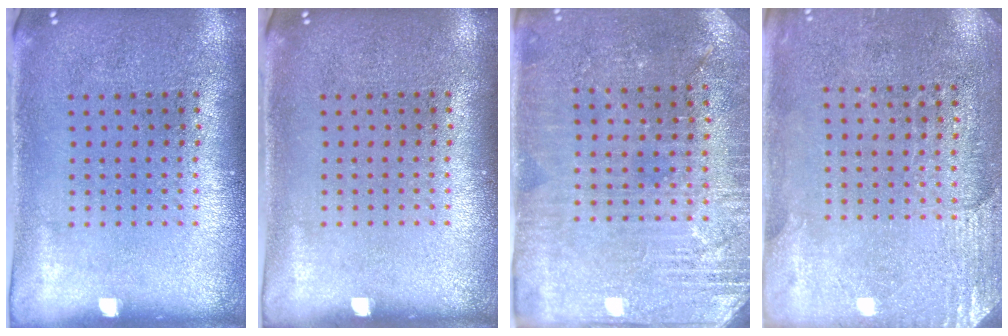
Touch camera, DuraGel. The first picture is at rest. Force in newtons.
{"total": 0.0}
{"total": 2.8, "press": 2.8, "slide": 0.4}
{"total": 2.7, "press": 2.5, "slide": 1.1}